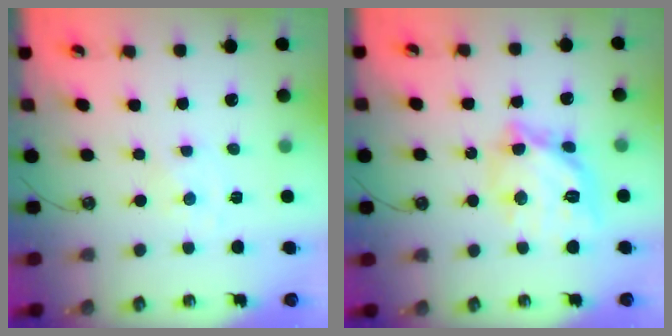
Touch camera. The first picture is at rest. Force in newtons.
{"total": 17.2, "press": 17.2, "slide": 1.2}